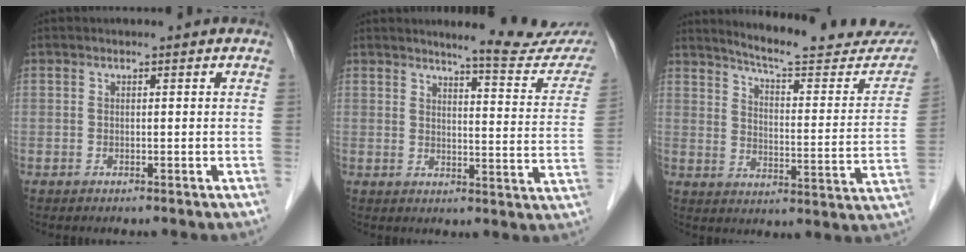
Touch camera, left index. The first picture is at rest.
{"total": 12.8, "force": [12.0, 0.1, 4.6], "torque": [-0.048, -0.058, 0.127]}
{"total": 20.2, "force": [18.9, 2.1, 6.9], "torque": [-0.088, -0.074, 0.234]}